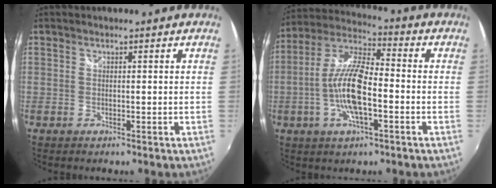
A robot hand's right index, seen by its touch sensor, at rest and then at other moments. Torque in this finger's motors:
{"motor_torque": [1.31, -0.83, 0.47, 0.21]}